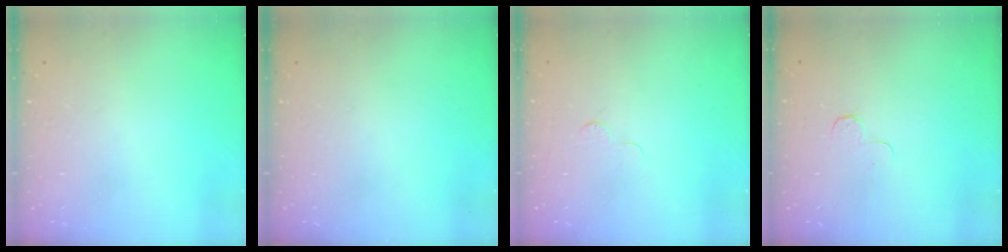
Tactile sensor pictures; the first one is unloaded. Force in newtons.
{"total": 0.0}
{"total": 2.5, "press": 2.5, "slide": 0.2}
{"total": 3.9, "press": 3.9, "slide": 0.4}